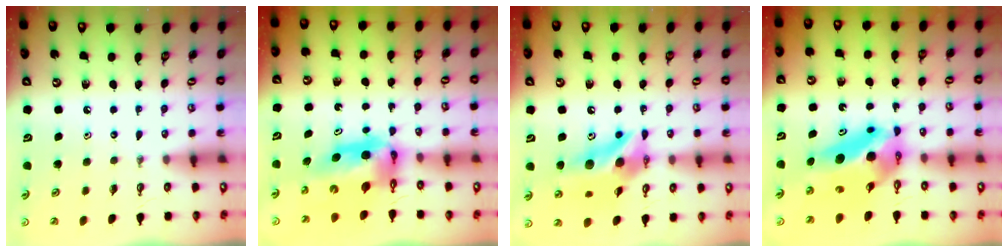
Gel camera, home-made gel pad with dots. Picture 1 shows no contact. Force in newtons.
{"total": 8.3, "press": 8.2, "slide": 0.9}
{"total": 13.0, "press": 12.9, "slide": 1.3}
{"total": 11.1, "press": 10.7, "slide": 3.0}